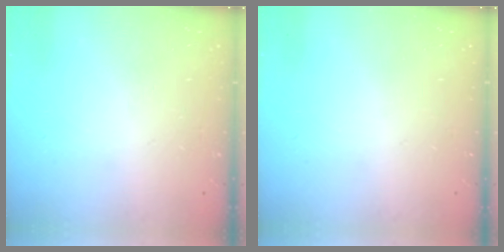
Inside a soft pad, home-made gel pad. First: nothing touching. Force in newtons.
{"total": 0.0}